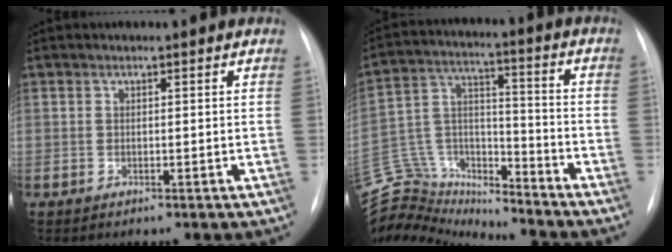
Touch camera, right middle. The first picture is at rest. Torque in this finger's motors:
{"motor_torque": [-0.59, -1.49, -0.38, -0.20]}